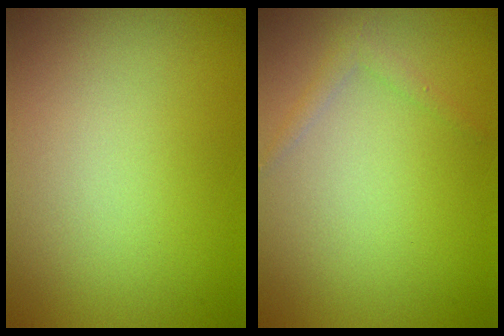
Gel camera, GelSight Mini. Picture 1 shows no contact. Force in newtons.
{"total": 1.1, "press": 1.1, "slide": 0.1}